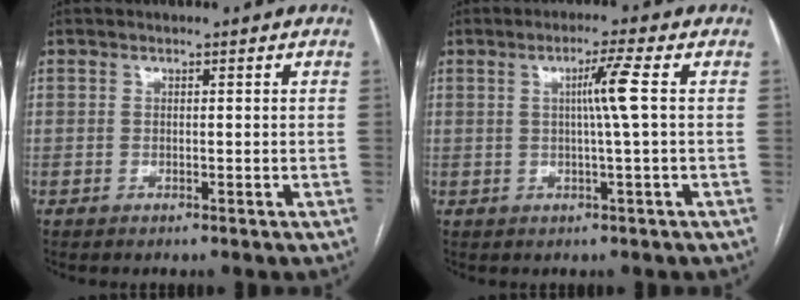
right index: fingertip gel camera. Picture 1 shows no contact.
{"total": 4.4, "force": [0.7, -1.2, 4.2], "torque": [-0.076, 0.001, 0.012]}